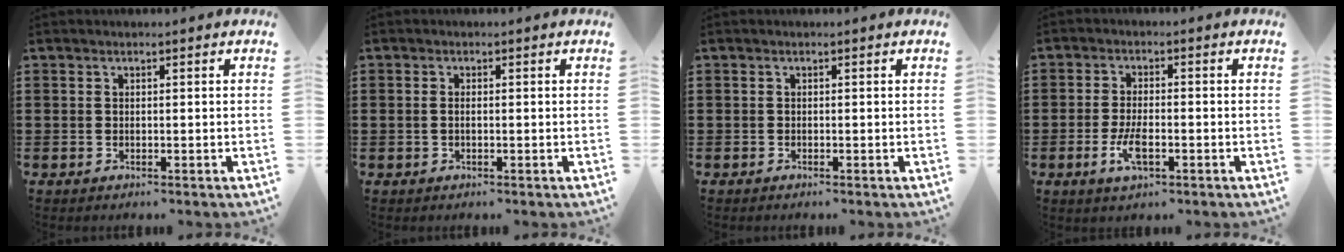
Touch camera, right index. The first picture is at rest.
{"total": 0.8, "force": [-0.1, 0.3, 0.8], "torque": [-0.016, 0.000, -0.002]}
{"total": 0.0}
{"total": 4.4, "force": [-1.5, 1.7, 3.8], "torque": [-0.085, -0.004, -0.033]}